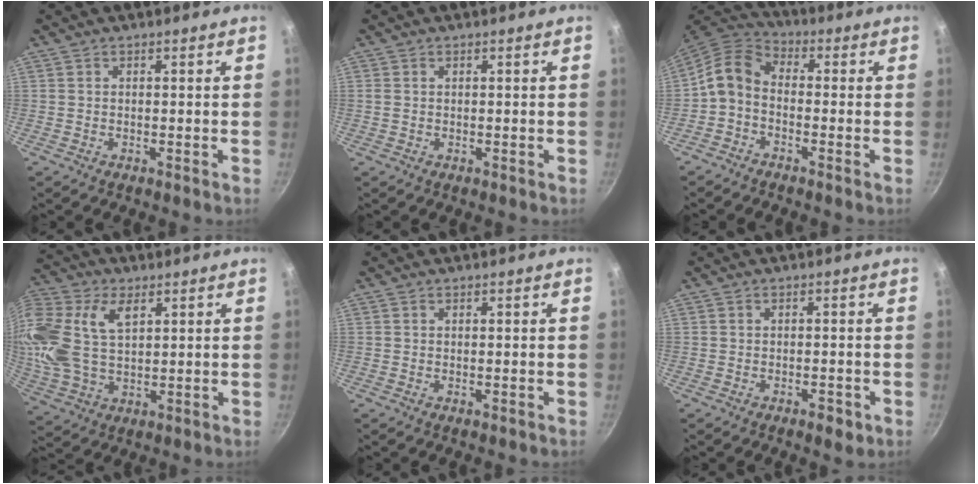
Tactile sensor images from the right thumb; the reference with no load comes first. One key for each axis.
{"total": 0.7, "fx": 0.2, "fy": 0.6, "fz": 0.4, "tx": -0.009, "ty": 0.002, "tz": 0.002}
{"total": 7.1, "fx": -1.9, "fy": 4.9, "fz": 4.8, "tx": -0.099, "ty": 0.041, "tz": -0.053}
{"total": 20.7, "fx": 6.7, "fy": 13.1, "fz": 14.6, "tx": -0.331, "ty": 0.010, "tz": 0.127}
{"total": 0.0}
{"total": 2.9, "fx": -1.4, "fy": 1.2, "fz": 2.2, "tx": -0.030, "ty": 0.008, "tz": -0.016}